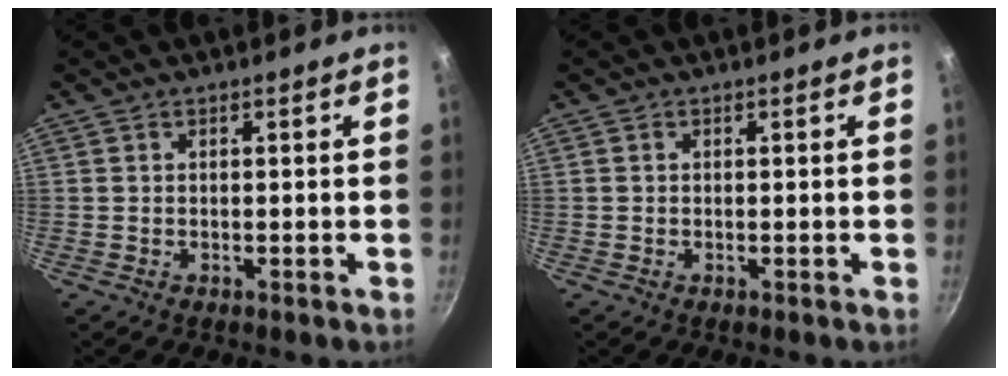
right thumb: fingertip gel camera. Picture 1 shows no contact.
{"total": 0.0}